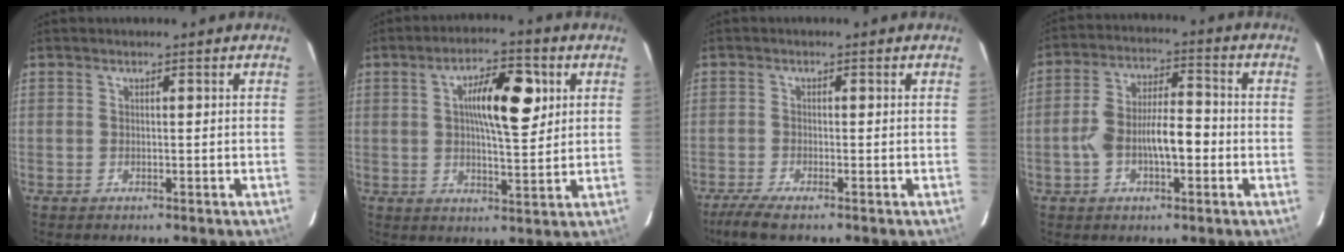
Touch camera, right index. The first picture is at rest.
{"total": 10.1, "force": [2.7, 2.8, 9.3], "torque": [-0.155, 0.015, 0.044]}
{"total": 4.0, "force": [-2.8, 0.4, 2.8], "torque": [-0.052, -0.010, -0.052]}
{"total": 9.4, "force": [-1.9, 3.5, 8.5], "torque": [-0.168, 0.025, -0.034]}